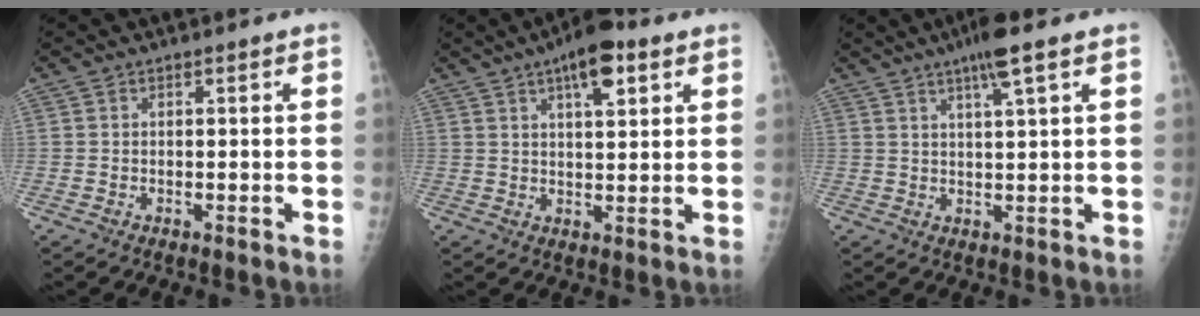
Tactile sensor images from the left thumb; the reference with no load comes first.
{"total": 9.3, "force": [4.9, 3.3, 7.2], "torque": [-0.097, -0.009, 0.072]}
{"total": 6.2, "force": [3.6, 0.3, 5.0], "torque": [-0.091, -0.008, 0.061]}